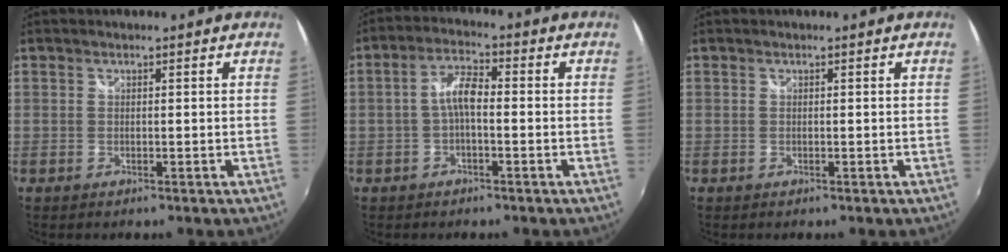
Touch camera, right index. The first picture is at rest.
{"total": 4.6, "force": [-1.0, 1.6, 4.2], "torque": [-0.085, 0.014, -0.021]}
{"total": 0.0}